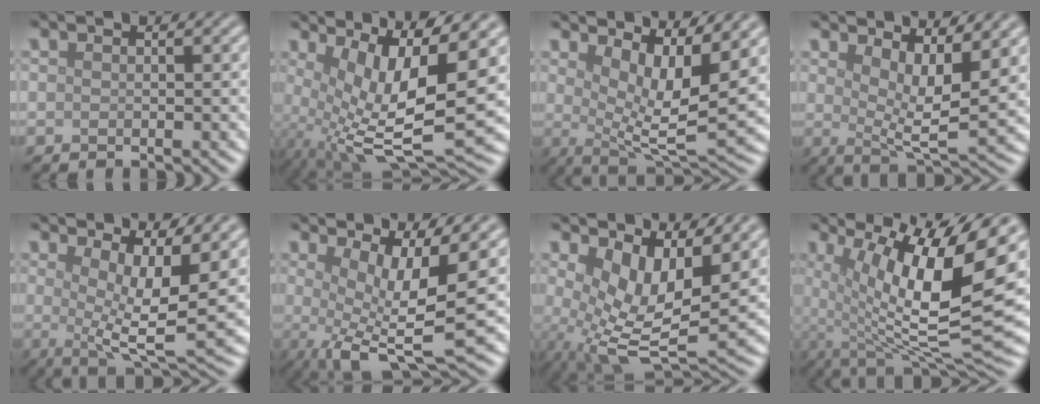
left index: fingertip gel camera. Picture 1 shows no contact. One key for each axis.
{"total": 12.0, "fx": 1.6, "fy": 3.3, "fz": 11.4, "tx": -0.201, "ty": -0.006, "tz": 0.043}
{"total": 7.6, "fx": 3.4, "fy": 2.1, "fz": 6.4, "tx": -0.100, "ty": -0.008, "tz": 0.064}
{"total": 6.2, "fx": 3.1, "fy": 1.7, "fz": 5.1, "tx": -0.084, "ty": -0.008, "tz": 0.058}
{"total": 7.9, "fx": 2.2, "fy": 2.3, "fz": 7.2, "tx": -0.107, "ty": -0.007, "tz": 0.039}
{"total": 7.6, "fx": 0.2, "fy": 2.2, "fz": 7.3, "tx": -0.118, "ty": -0.014, "tz": 0.001}
{"total": 7.5, "fx": 1.1, "fy": 3.6, "fz": 6.5, "tx": -0.130, "ty": -0.020, "tz": 0.022}
{"total": 14.3, "fx": 3.1, "fy": 4.4, "fz": 13.3, "tx": -0.221, "ty": -0.004, "tz": 0.058}